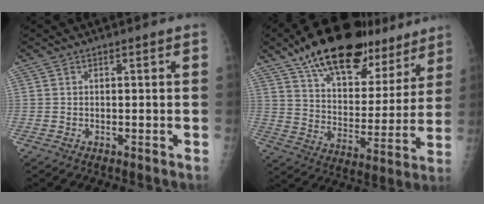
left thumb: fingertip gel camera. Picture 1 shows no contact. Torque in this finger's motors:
{"motor_torque": [1.23, 1.24, 1.43, -1.34, 0.11]}